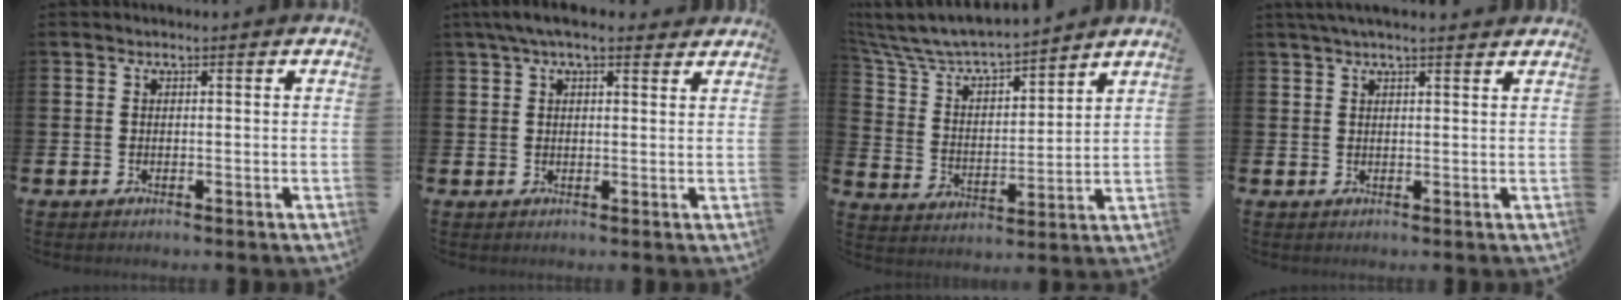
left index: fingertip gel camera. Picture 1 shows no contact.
{"total": 4.1, "force": [3.2, 1.2, 2.3], "torque": [-0.050, -0.001, 0.057]}
{"total": 7.3, "force": [6.9, 1.3, 2.1], "torque": [-0.080, -0.053, 0.119]}
{"total": 2.6, "force": [2.3, 0.2, 1.2], "torque": [-0.027, -0.001, 0.041]}